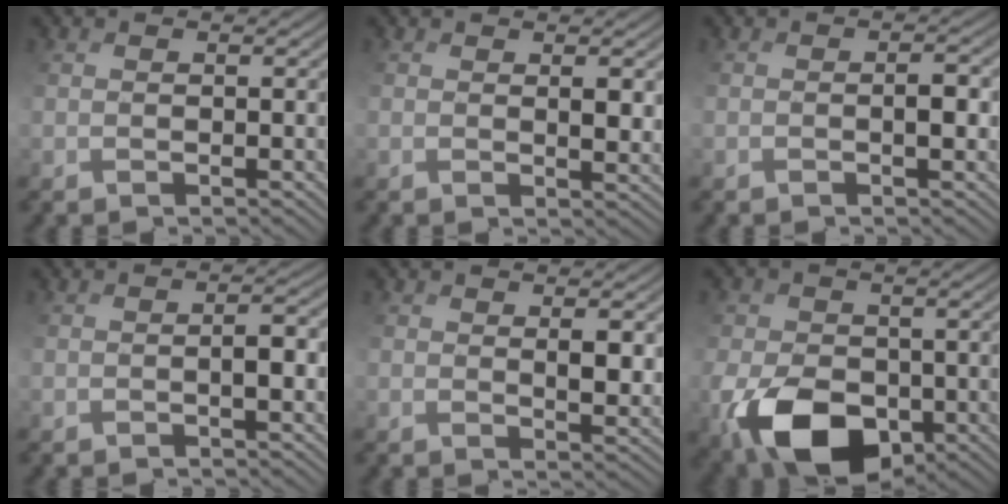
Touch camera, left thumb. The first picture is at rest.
{"total": 3.2, "force": [1.3, 1.5, 2.5], "torque": [-0.054, 0.000, 0.028]}
{"total": 2.5, "force": [-0.3, 1.1, 2.3], "torque": [-0.036, 0.002, -0.004]}
{"total": 2.7, "force": [-0.9, 0.7, 2.4], "torque": [-0.038, 0.007, -0.015]}
{"total": 3.8, "force": [1.6, 1.7, 3.0], "torque": [-0.062, -0.002, 0.035]}
{"total": 11.0, "force": [-3.5, 7.2, 7.6], "torque": [-0.164, -0.025, -0.062]}